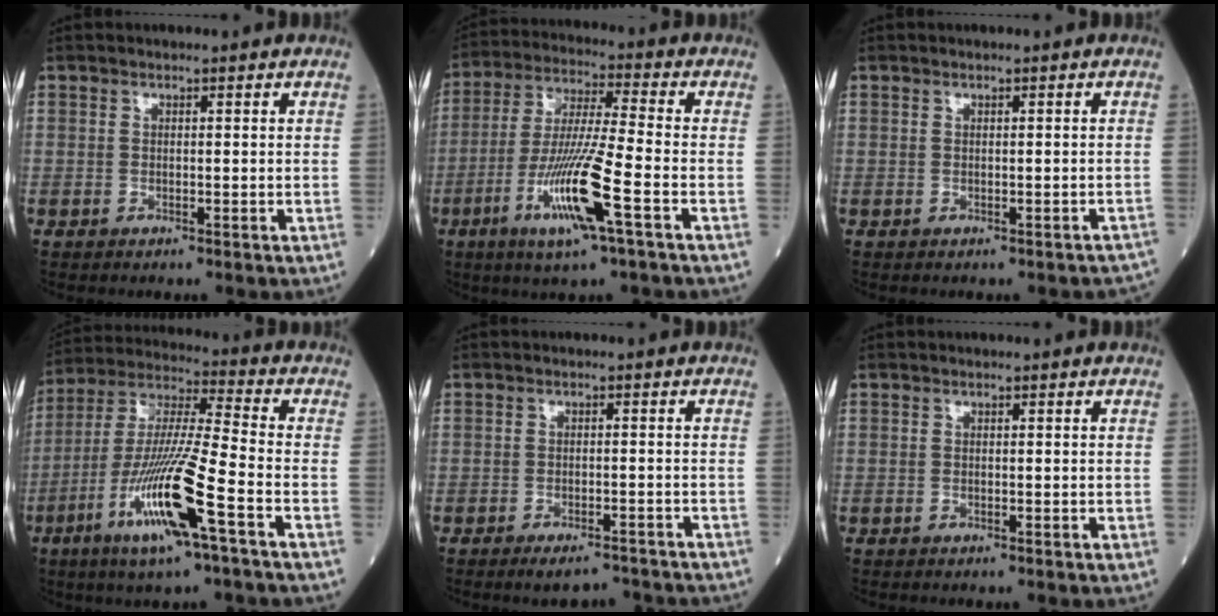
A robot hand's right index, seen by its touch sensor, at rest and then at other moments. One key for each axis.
{"total": 13.5, "fx": -5.3, "fy": 0.1, "fz": 12.4, "tx": -0.249, "ty": -0.018, "tz": -0.099}
{"total": 2.0, "fx": -1.8, "fy": 0.7, "fz": 0.8, "tx": 0.003, "ty": 0.006, "tz": -0.018}
{"total": 16.2, "fx": -6.8, "fy": 0.4, "fz": 14.7, "tx": -0.300, "ty": -0.016, "tz": -0.129}
{"total": 5.9, "fx": -5.2, "fy": 1.5, "fz": 2.3, "tx": -0.020, "ty": -0.001, "tz": -0.069}
{"total": 0.0}